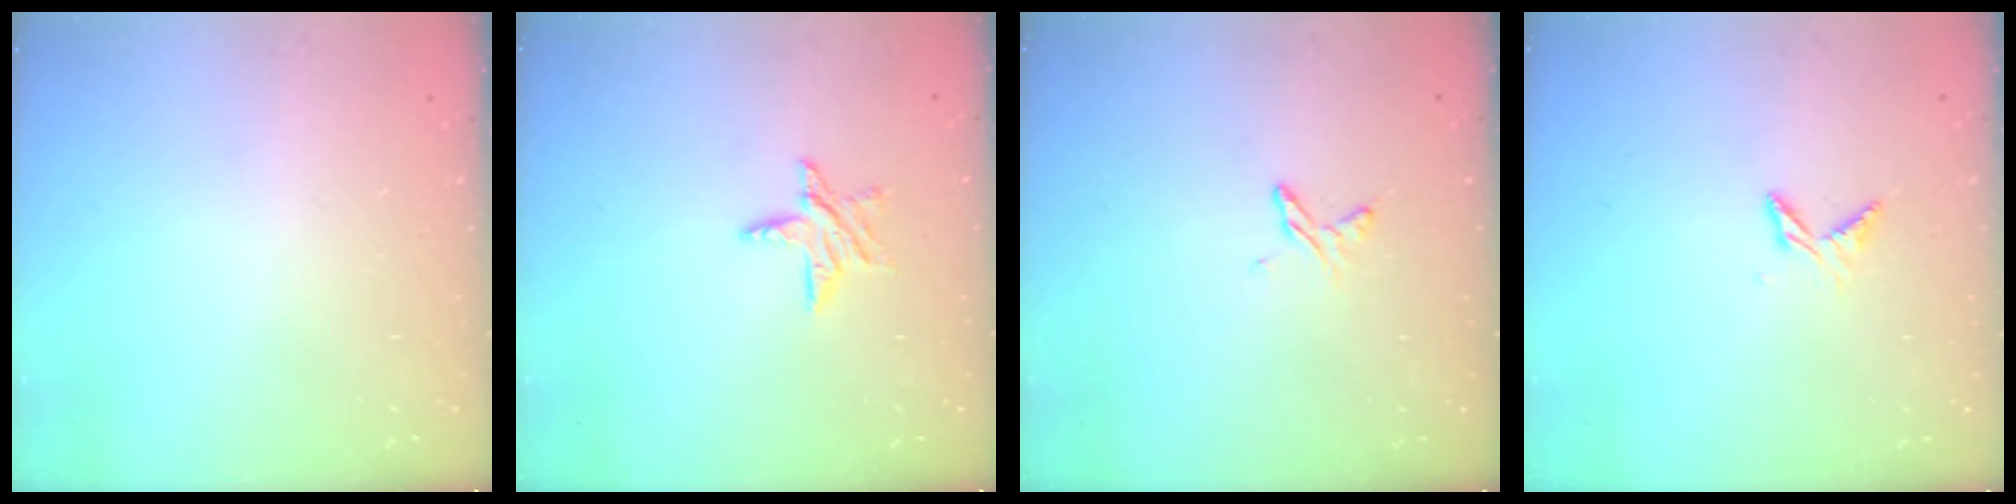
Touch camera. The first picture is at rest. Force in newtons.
{"total": 6.5, "press": 6.5, "slide": 0.3}
{"total": 4.0, "press": 4.0, "slide": 0.5}
{"total": 4.8, "press": 4.8, "slide": 0.5}